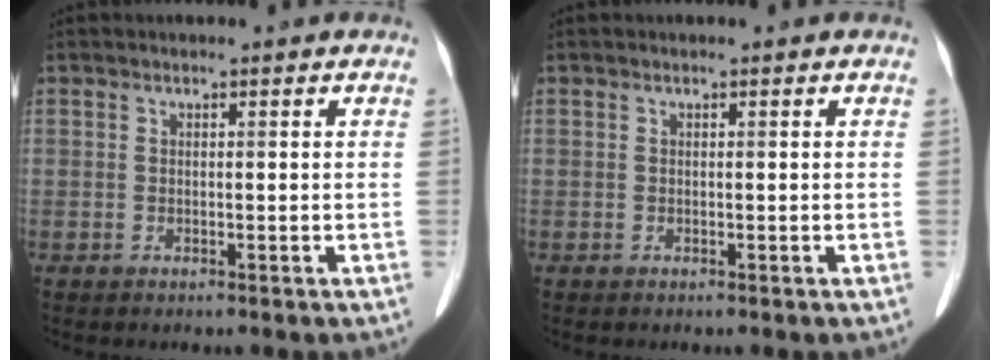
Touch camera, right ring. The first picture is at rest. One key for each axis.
{"total": 0.0}